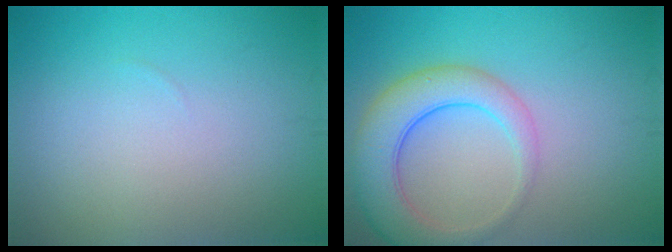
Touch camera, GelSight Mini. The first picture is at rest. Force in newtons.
{"total": 5.9, "press": 5.8, "slide": 0.4}